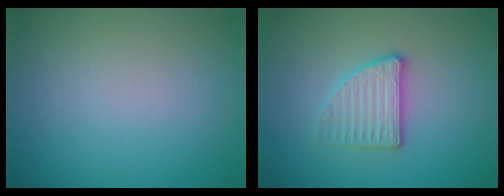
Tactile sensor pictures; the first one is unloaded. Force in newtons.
{"total": 2.7, "press": 2.6, "slide": 0.8}